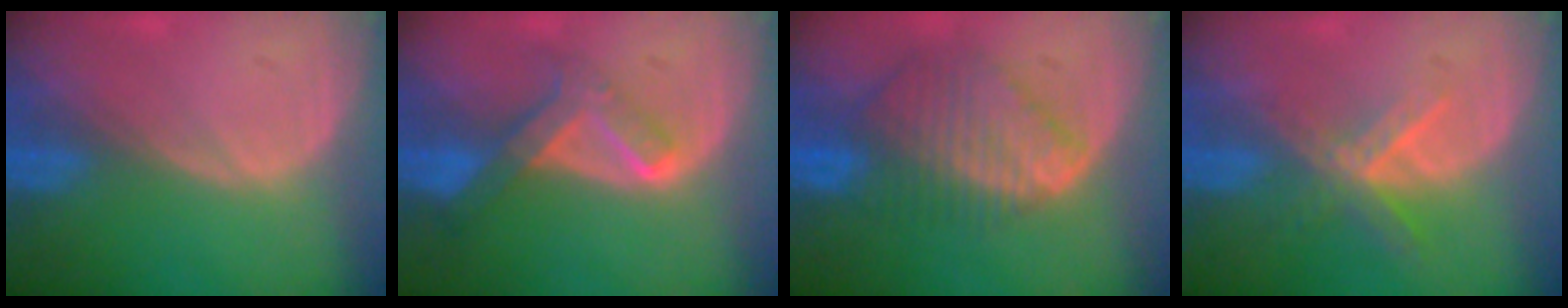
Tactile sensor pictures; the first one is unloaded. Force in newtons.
{"total": 6.8, "press": 5.8, "slide": 3.5}
{"total": 8.7, "press": 7.7, "slide": 4.1}
{"total": 5.6, "press": 4.9, "slide": 2.8}